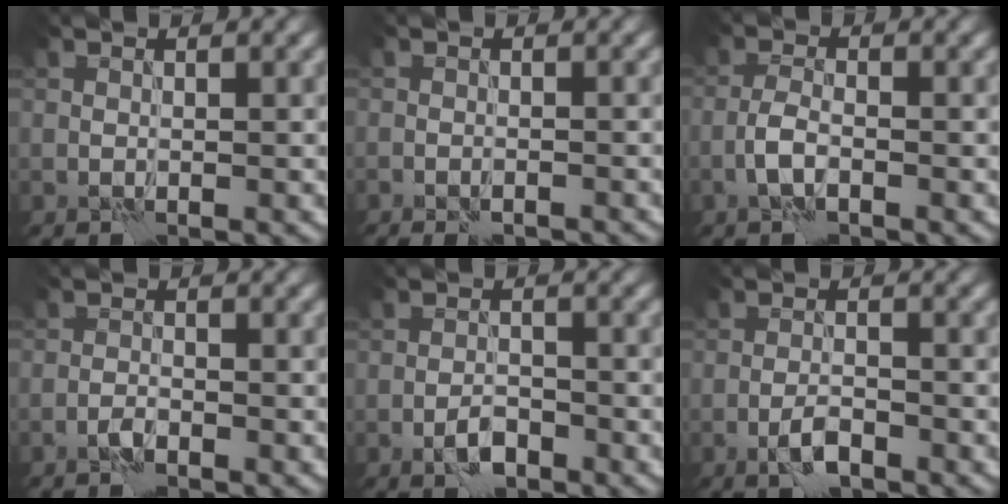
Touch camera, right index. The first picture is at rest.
{"total": 2.3, "force": [-2.0, 0.3, 1.1], "torque": [-0.026, 0.002, -0.029]}
{"total": 2.0, "force": [-0.9, 0.6, 1.6], "torque": [-0.034, 0.006, -0.024]}
{"total": 0.9, "force": [-0.7, 0.2, 0.5], "torque": [-0.011, 0.004, -0.017]}
{"total": 2.2, "force": [-1.3, 0.9, 1.5], "torque": [-0.025, 0.004, -0.028]}
{"total": 2.2, "force": [-1.3, 0.6, 1.6], "torque": [-0.032, 0.003, -0.029]}